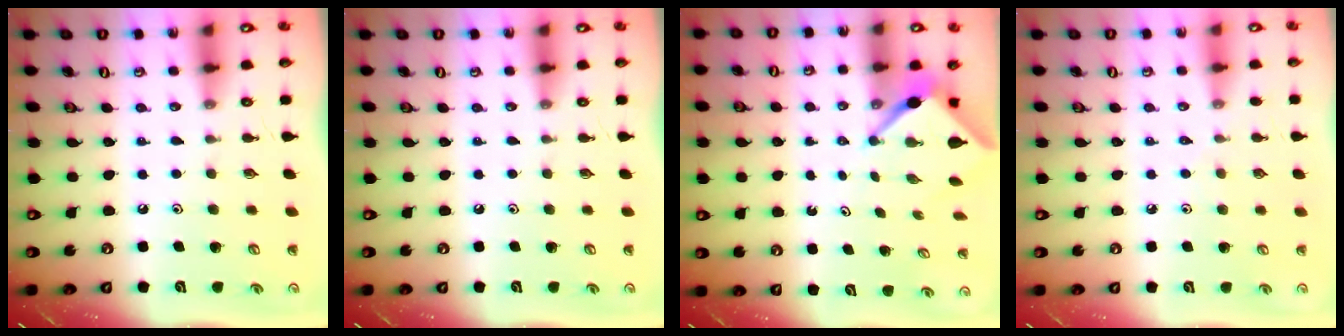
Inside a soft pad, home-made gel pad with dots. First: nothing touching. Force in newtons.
{"total": 0.0}
{"total": 3.5, "press": 3.5, "slide": 0.1}
{"total": 2.6, "press": 2.6, "slide": 0.5}